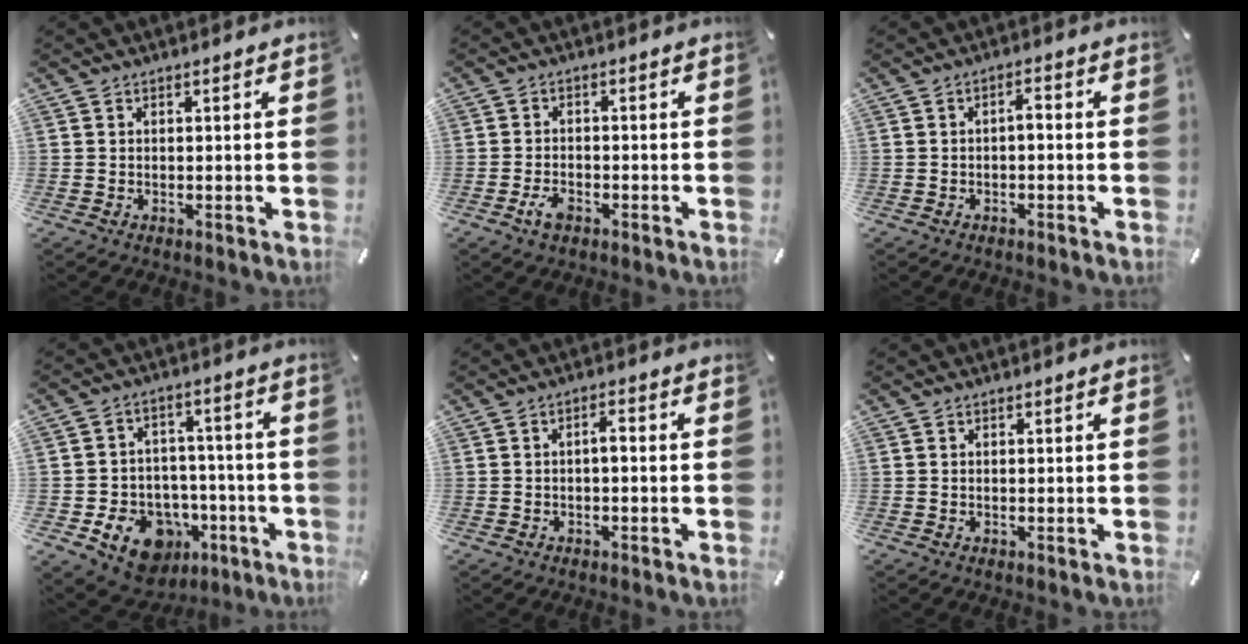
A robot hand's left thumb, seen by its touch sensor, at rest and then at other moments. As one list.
[{"total": 3.6, "force": [-1.9, 2.1, 2.1], "torque": [-0.049, 0.004, -0.037]}, {"total": 2.2, "force": [-1.1, 0.8, 1.7], "torque": [-0.033, 0.010, -0.023]}, {"total": 13.1, "force": [-5.9, 10.2, 5.6], "torque": [-0.069, 0.033, -0.091]}, {"total": 2.4, "force": [-0.7, 0.8, 2.2], "torque": [-0.040, 0.010, -0.016]}, {"total": 0.0}]